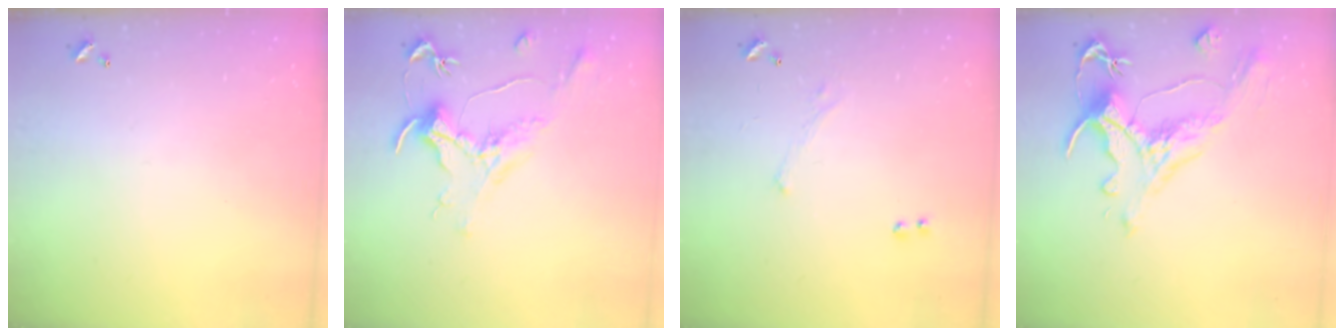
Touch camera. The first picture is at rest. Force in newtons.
{"total": 1.5, "press": 1.2, "slide": 0.9}
{"total": 1.6, "press": 1.5, "slide": 0.6}
{"total": 1.7, "press": 0.9, "slide": 1.5}